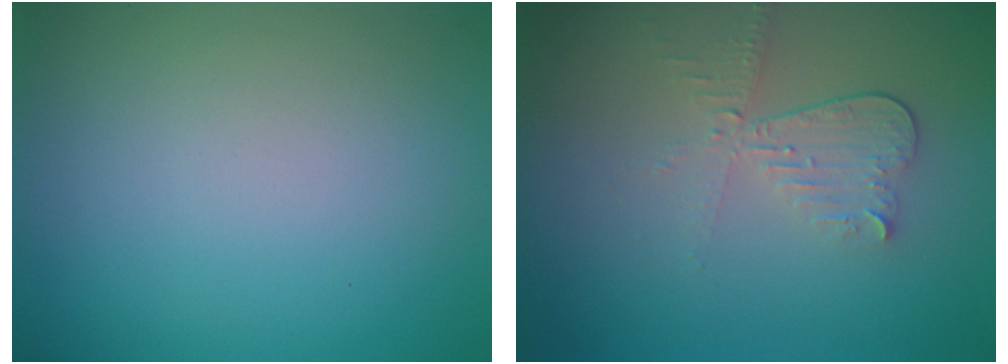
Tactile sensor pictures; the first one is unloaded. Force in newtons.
{"total": 3.1, "press": 2.7, "slide": 1.5}